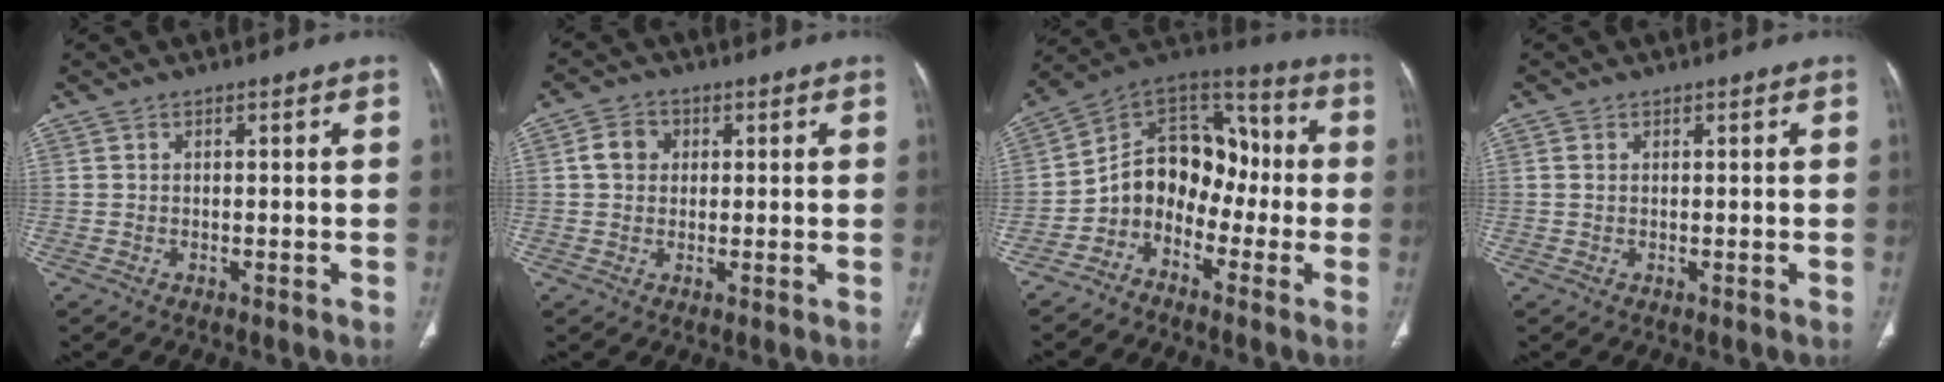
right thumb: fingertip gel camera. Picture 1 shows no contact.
{"total": 4.4, "force": [0.8, 3.7, 2.2], "torque": [-0.026, 0.007, 0.011]}
{"total": 13.3, "force": [-3.8, 10.0, 7.9], "torque": [-0.085, 0.080, -0.082]}
{"total": 1.0, "force": [0.2, 0.7, 0.6], "torque": [-0.017, 0.001, 0.006]}